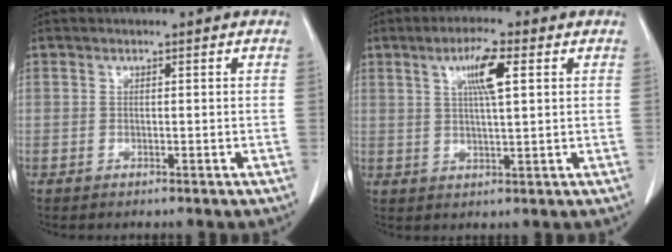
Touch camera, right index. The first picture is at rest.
{"total": 6.0, "force": [2.2, 0.6, 5.6], "torque": [-0.101, 0.002, 0.038]}